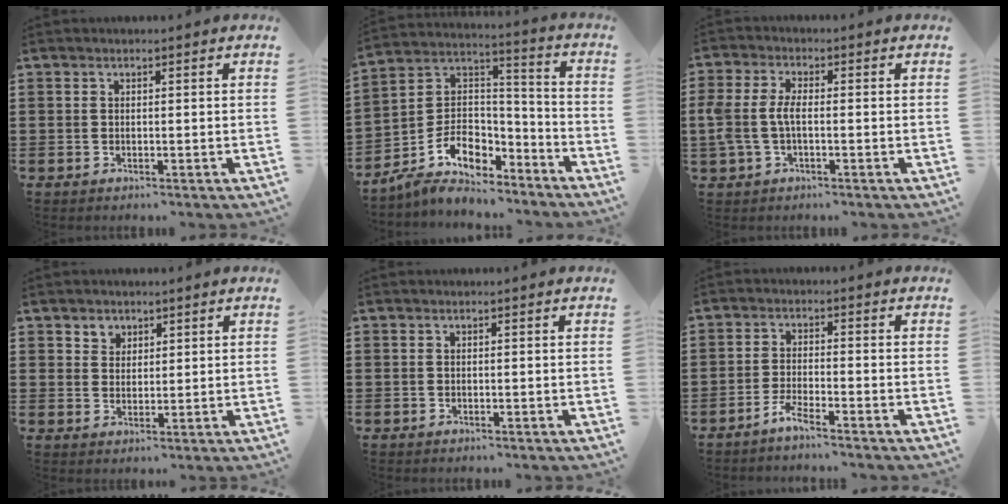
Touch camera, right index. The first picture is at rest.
{"total": 9.2, "force": [-5.9, 5.9, 3.9], "torque": [-0.093, 0.006, -0.112]}
{"total": 4.3, "force": [-0.7, 2.2, 3.7], "torque": [-0.097, -0.006, -0.021]}
{"total": 2.6, "force": [1.7, 2.1, 0.0], "torque": [-0.010, 0.009, 0.031]}
{"total": 0.0}
{"total": 2.9, "force": [-2.6, -0.2, 1.2], "torque": [-0.037, -0.002, -0.054]}